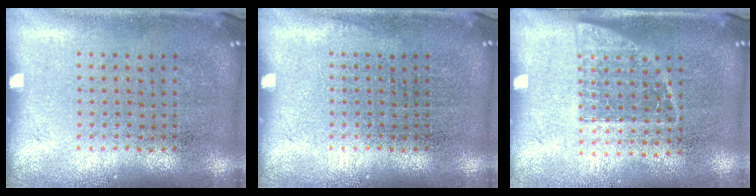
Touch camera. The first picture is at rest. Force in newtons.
{"total": 0.0}
{"total": 1.3, "press": 1.1, "slide": 0.7}